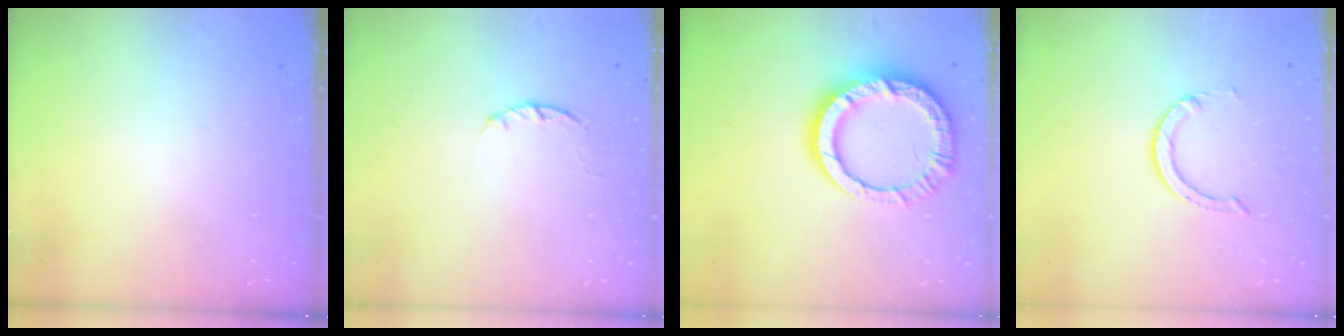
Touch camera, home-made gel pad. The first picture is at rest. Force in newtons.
{"total": 2.5, "press": 2.4, "slide": 0.4}
{"total": 14.0, "press": 14.0, "slide": 1.3}
{"total": 2.8, "press": 2.8, "slide": 0.2}